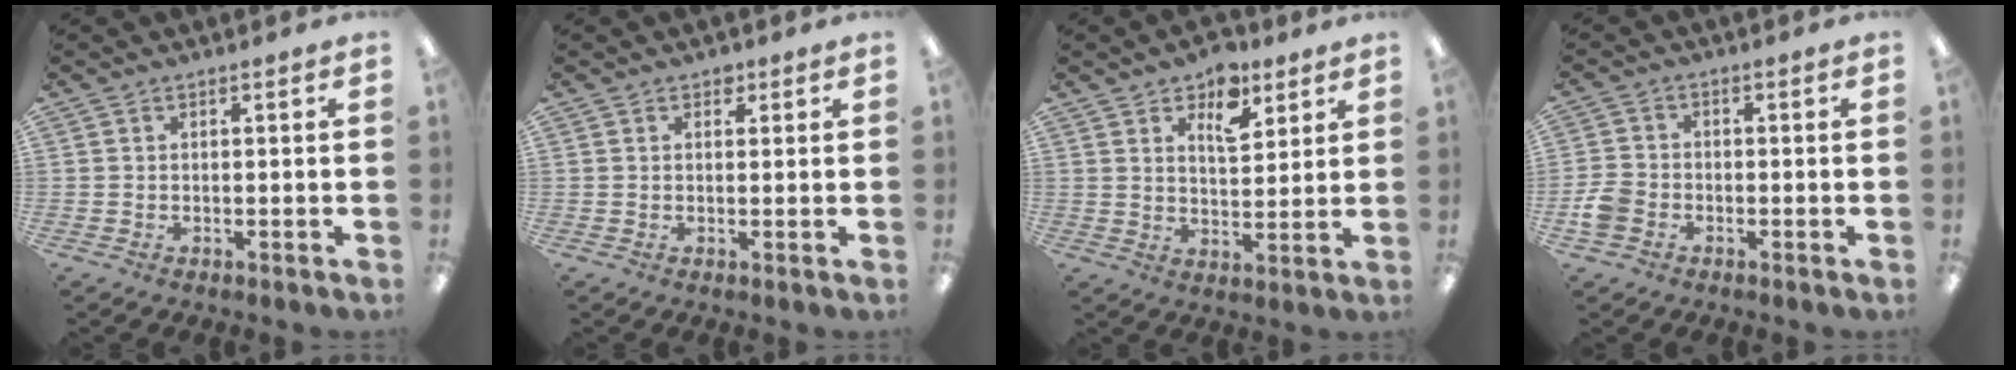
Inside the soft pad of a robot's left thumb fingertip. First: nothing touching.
{"total": 1.7, "force": [1.1, 1.2, 0.6], "torque": [0.004, -0.005, 0.017]}
{"total": 9.0, "force": [5.8, 4.8, 4.8], "torque": [-0.056, -0.027, 0.098]}
{"total": 4.8, "force": [-2.0, 3.8, 2.1], "torque": [-0.038, 0.015, -0.035]}